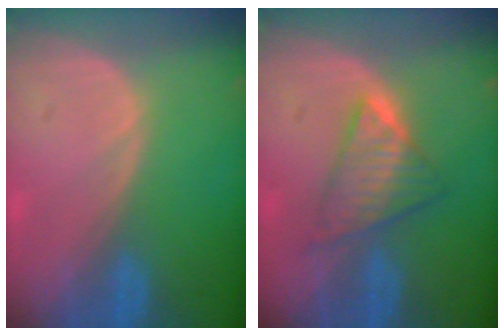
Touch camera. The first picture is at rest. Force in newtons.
{"total": 6.0, "press": 5.9, "slide": 0.6}